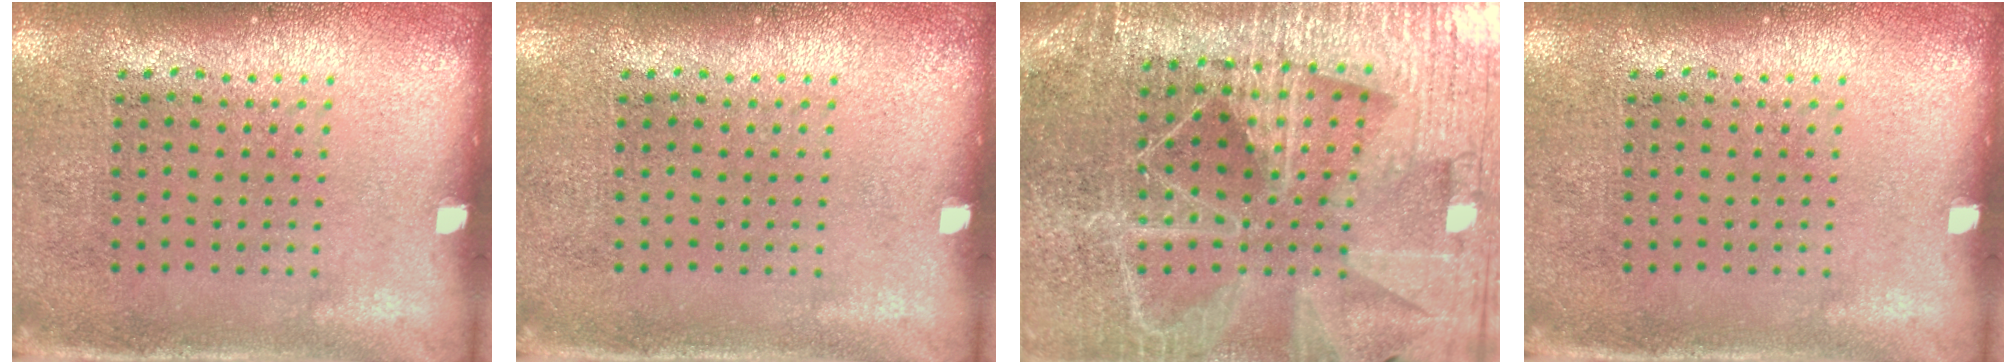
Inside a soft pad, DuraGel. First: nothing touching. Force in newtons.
{"total": 0.0}
{"total": 5.6, "press": 5.0, "slide": 2.6}
{"total": 0.0}